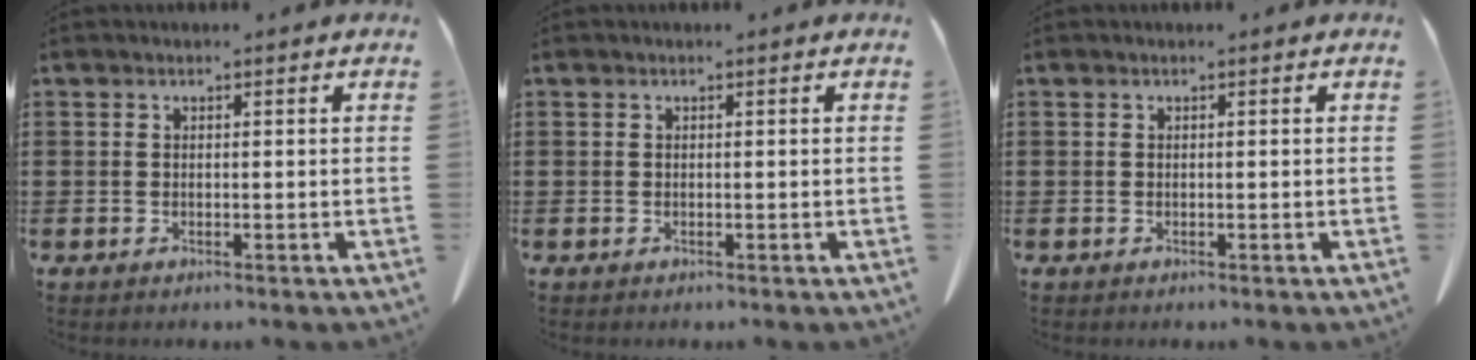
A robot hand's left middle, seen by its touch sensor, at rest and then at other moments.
{"total": 0.0}
{"total": 0.0}